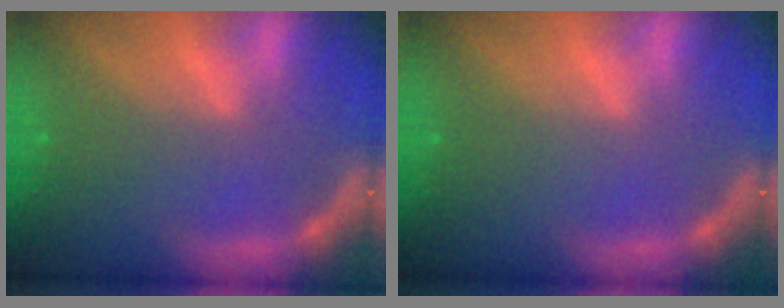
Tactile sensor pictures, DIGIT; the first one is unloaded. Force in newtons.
{"total": 0.0}